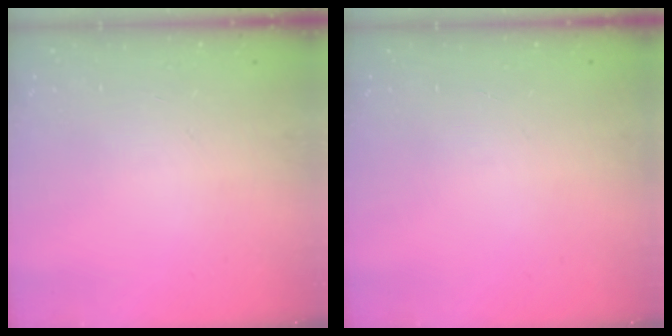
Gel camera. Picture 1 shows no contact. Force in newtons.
{"total": 0.0}